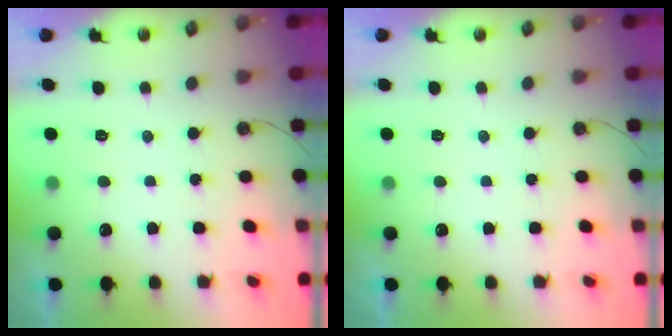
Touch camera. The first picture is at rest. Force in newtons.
{"total": 0.0}